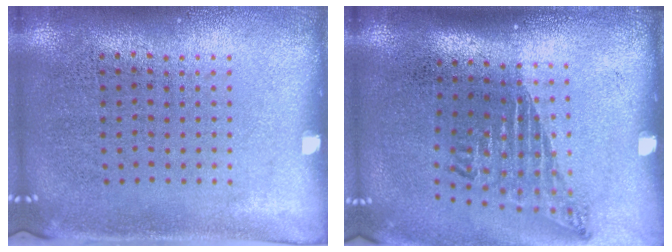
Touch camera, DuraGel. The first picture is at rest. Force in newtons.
{"total": 1.7, "press": 1.1, "slide": 1.3}